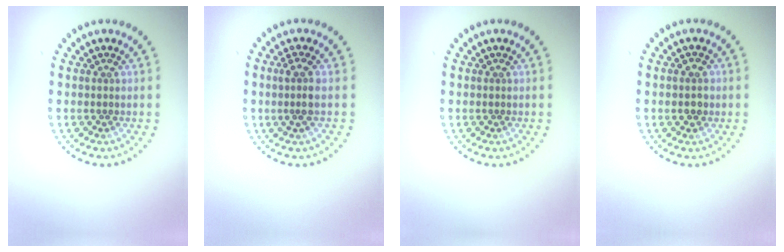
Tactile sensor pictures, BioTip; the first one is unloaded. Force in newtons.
{"total": 1.8, "press": 1.4, "slide": 1.1}
{"total": 0.0}
{"total": 1.2, "press": 1.2, "slide": 0.2}